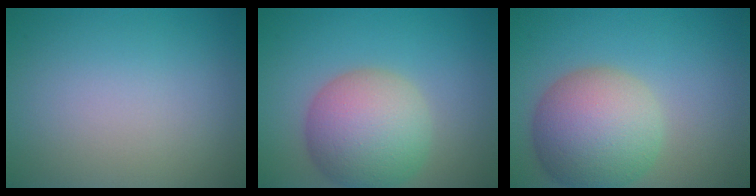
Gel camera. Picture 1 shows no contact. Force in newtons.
{"total": 7.8, "press": 7.8, "slide": 0.3}
{"total": 8.4, "press": 8.4, "slide": 0.4}